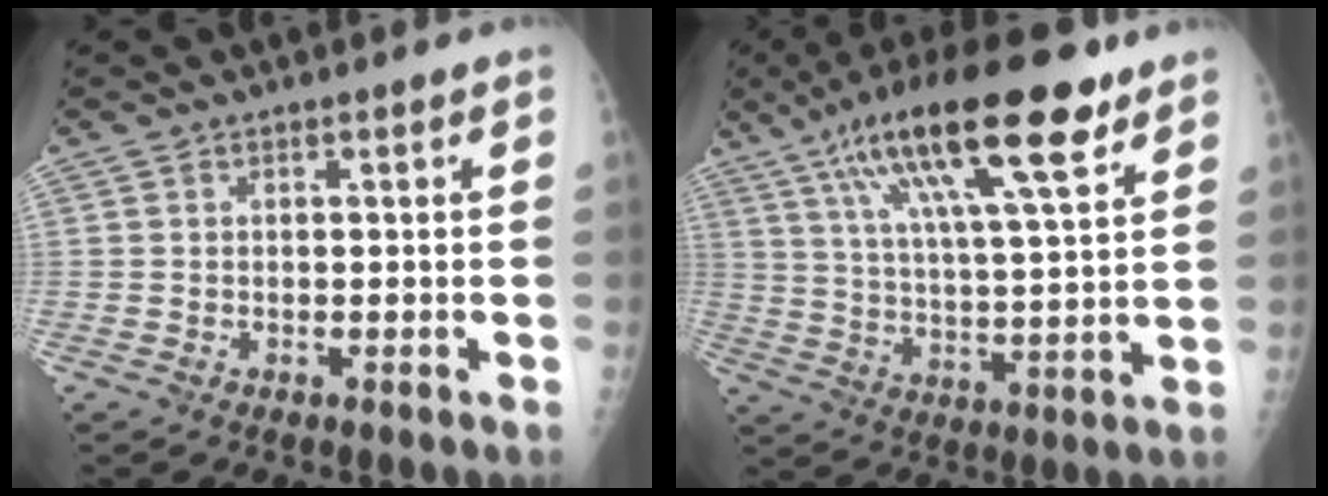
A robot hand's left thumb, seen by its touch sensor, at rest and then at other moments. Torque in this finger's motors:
{"motor_torque": [0.61, 0.16, 1.75, -1.01, 0.20]}